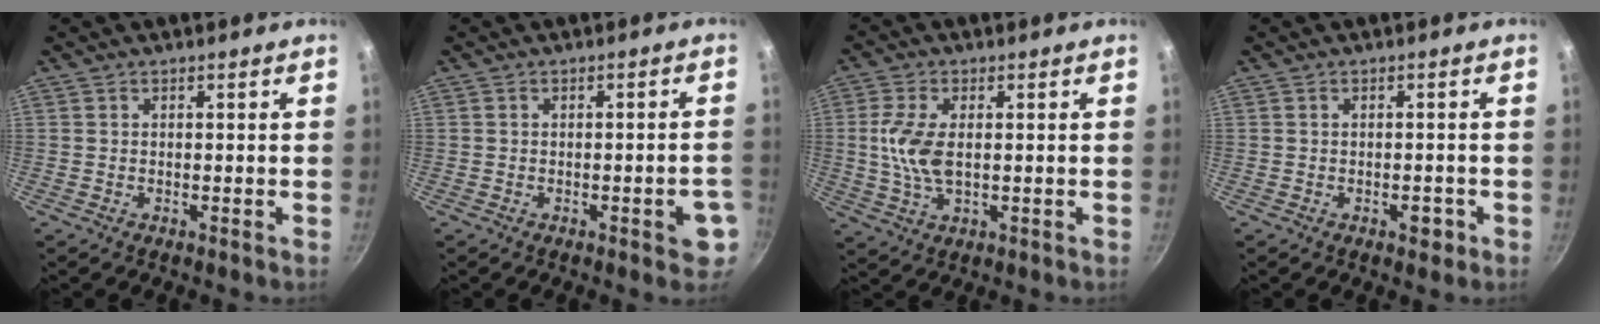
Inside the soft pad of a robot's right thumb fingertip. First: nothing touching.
{"total": 5.1, "force": [-1.9, 1.7, 4.4], "torque": [-0.039, 0.012, -0.022]}
{"total": 8.0, "force": [0.5, 4.2, 6.8], "torque": [-0.140, -0.001, 0.007]}
{"total": 2.1, "force": [-1.1, 1.2, 1.4], "torque": [-0.008, 0.013, -0.010]}